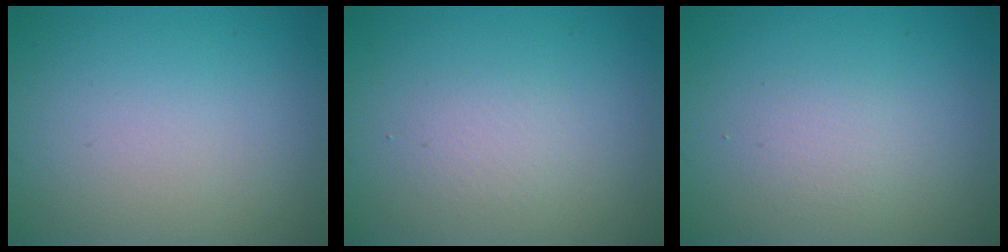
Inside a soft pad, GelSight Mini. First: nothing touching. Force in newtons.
{"total": 1.4, "press": 1.4, "slide": 0.1}
{"total": 1.4, "press": 1.4, "slide": 0.1}